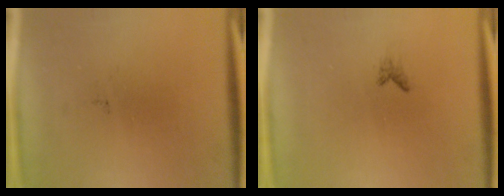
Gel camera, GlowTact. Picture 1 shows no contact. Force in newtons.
{"total": 0.6}